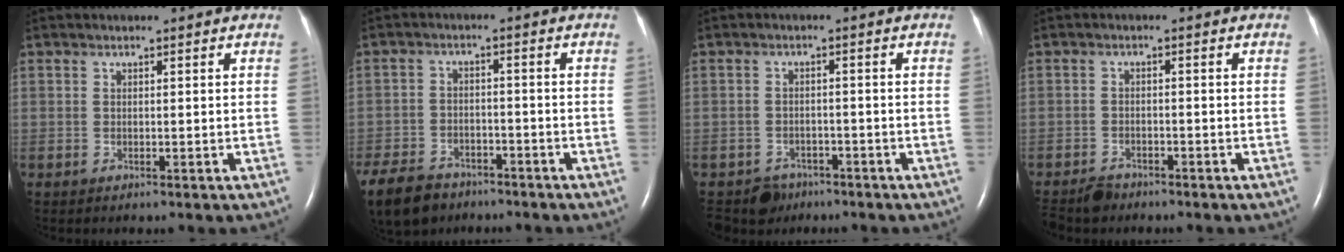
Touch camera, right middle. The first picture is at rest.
{"total": 11.7, "force": [-8.5, 6.6, 4.5], "torque": [-0.112, -0.012, -0.137]}
{"total": 4.3, "force": [-3.2, 2.8, -0.3], "torque": [0.004, 0.004, -0.050]}
{"total": 3.6, "force": [-3.3, 1.3, 0.6], "torque": [-0.015, -0.008, -0.060]}